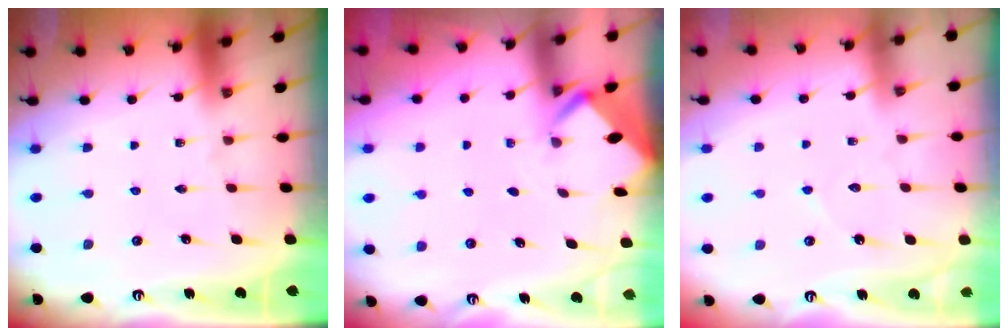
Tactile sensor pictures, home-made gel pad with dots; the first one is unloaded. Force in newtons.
{"total": 2.4, "press": 2.4, "slide": 0.2}
{"total": 3.2, "press": 3.2, "slide": 0.3}